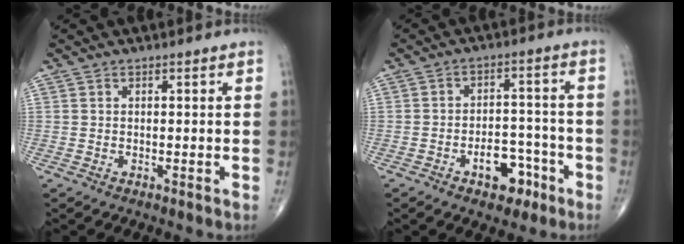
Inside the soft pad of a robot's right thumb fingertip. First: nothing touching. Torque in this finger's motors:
{"motor_torque": [2.53, 2.48, 0.76, -0.27, 0.22]}